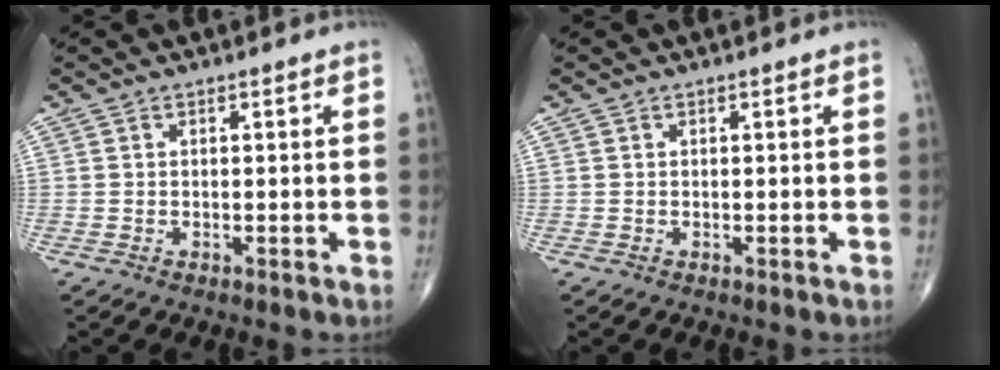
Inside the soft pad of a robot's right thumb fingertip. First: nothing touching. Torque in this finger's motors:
{"motor_torque": [0.00, 0.00, 0.00, 0.00, 0.00]}